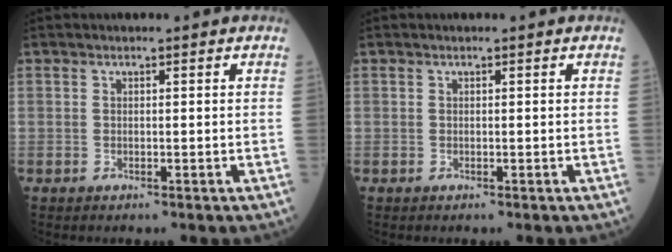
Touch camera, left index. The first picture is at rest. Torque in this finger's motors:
{"motor_torque": [-0.01, 0.01, 0.00, 0.00]}